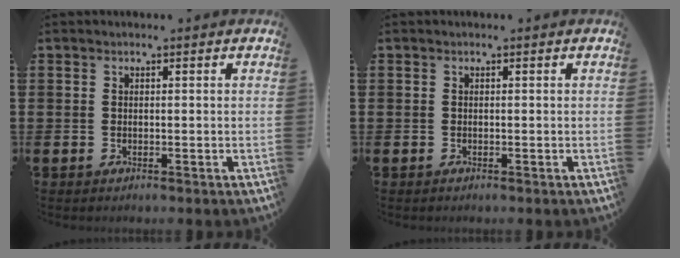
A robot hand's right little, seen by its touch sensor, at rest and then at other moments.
{"total": 0.0}